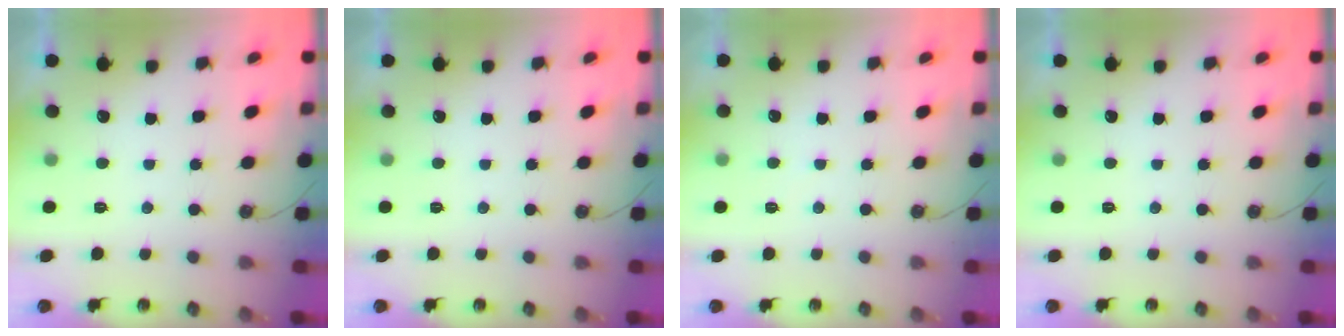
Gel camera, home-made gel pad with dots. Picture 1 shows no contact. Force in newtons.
{"total": 0.0}
{"total": 1.8, "press": 1.7, "slide": 0.3}
{"total": 0.0}